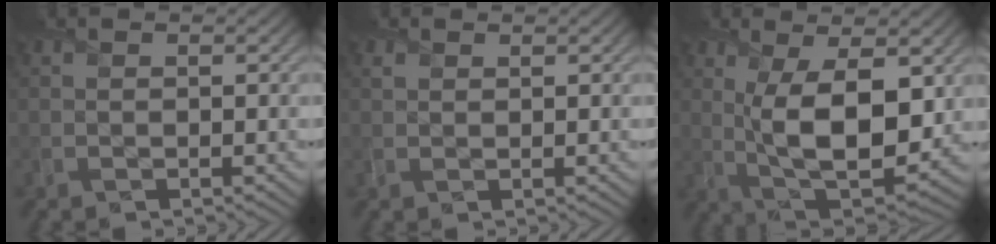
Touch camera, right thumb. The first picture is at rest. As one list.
[{"total": 1.0, "force": [0.7, 0.5, 0.4], "torque": [-0.012, 0.001, 0.015]}, {"total": 11.1, "force": [1.2, 5.2, 9.8], "torque": [-0.191, -0.011, 0.028]}]